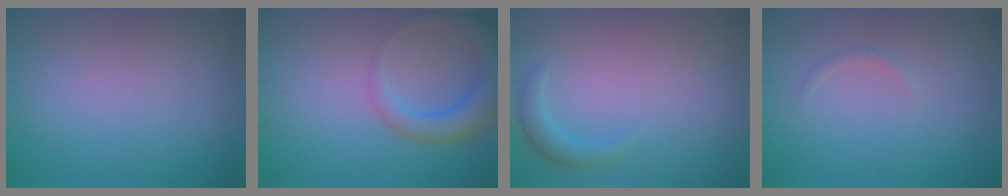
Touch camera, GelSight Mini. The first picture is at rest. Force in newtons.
{"total": 4.3, "press": 4.3, "slide": 0.5}
{"total": 1.6, "press": 1.6, "slide": 0.1}
{"total": 0.6, "press": 0.6, "slide": 0.0}